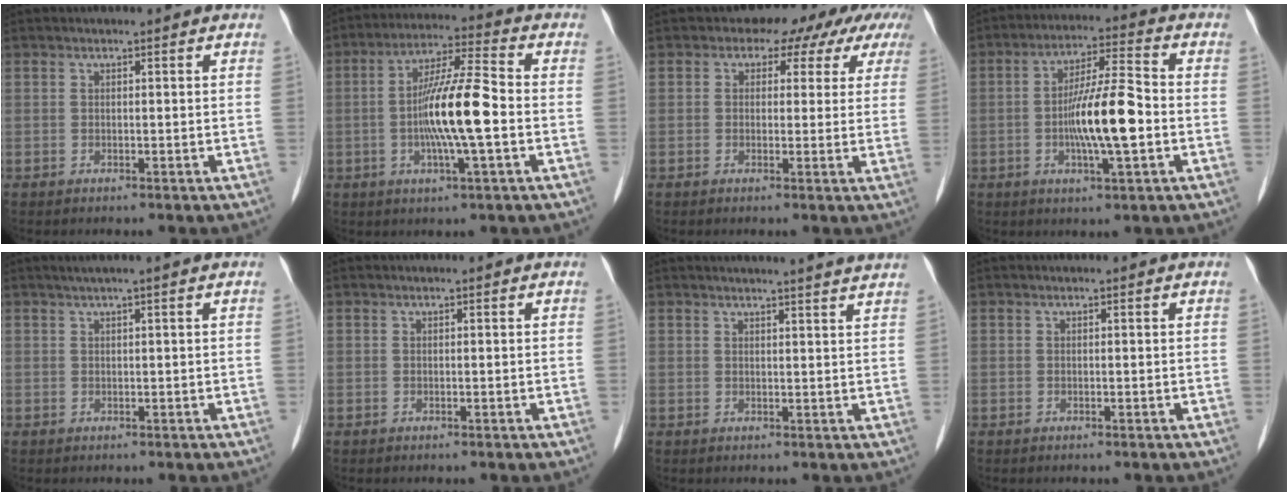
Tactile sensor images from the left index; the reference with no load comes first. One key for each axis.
{"total": 11.5, "fx": -1.7, "fy": 0.9, "fz": 11.3, "tx": -0.212, "ty": 0.001, "tz": -0.038}
{"total": 7.1, "fx": 4.0, "fy": 4.8, "fz": 3.4, "tx": -0.027, "ty": 0.024, "tz": 0.029}
{"total": 10.5, "fx": -1.8, "fy": 1.3, "fz": 10.3, "tx": -0.190, "ty": 0.002, "tz": -0.037}
{"total": 1.0, "fx": 0.6, "fy": -0.2, "fz": 0.7, "tx": -0.017, "ty": 0.008, "tz": 0.018}
{"total": 0.0}
{"total": 8.0, "fx": 7.5, "fy": -1.0, "fz": 2.6, "tx": -0.030, "ty": -0.005, "tz": 0.071}
{"total": 0.0}